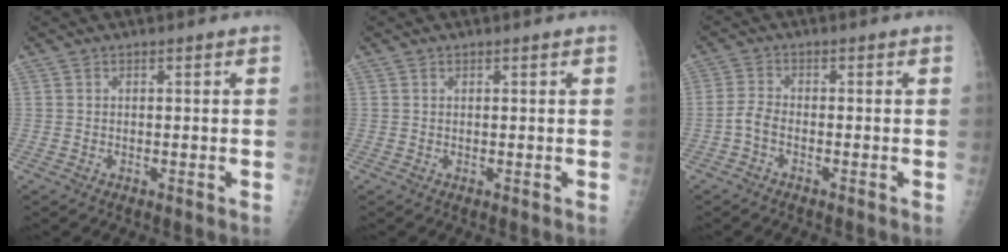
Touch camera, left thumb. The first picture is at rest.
{"total": 0.6, "force": [0.3, 0.4, 0.3], "torque": [-0.003, -0.001, 0.004]}
{"total": 2.7, "force": [-1.3, 1.4, 2.0], "torque": [-0.045, 0.009, -0.032]}